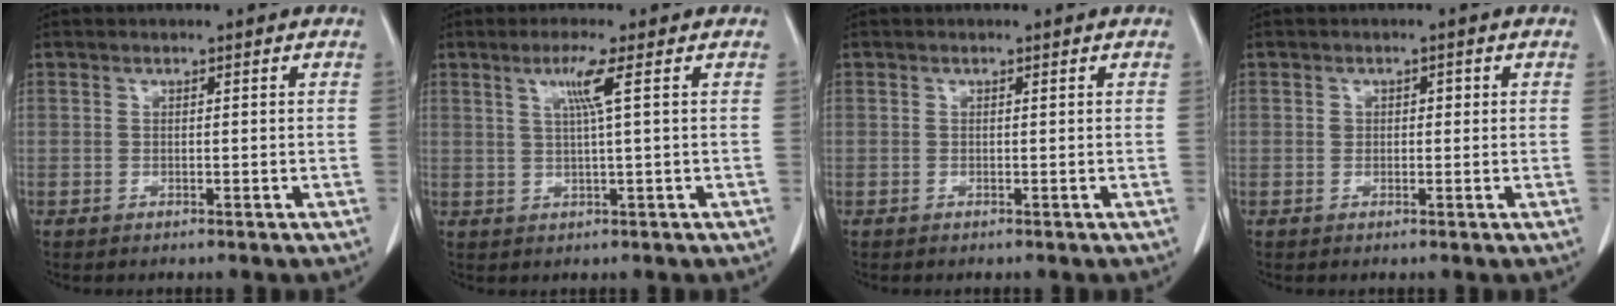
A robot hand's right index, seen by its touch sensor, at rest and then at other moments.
{"total": 3.9, "force": [1.4, -0.9, 3.5], "torque": [-0.073, 0.000, 0.028]}
{"total": 0.0}
{"total": 1.4, "force": [0.3, 1.1, 0.9], "torque": [-0.011, 0.011, 0.008]}